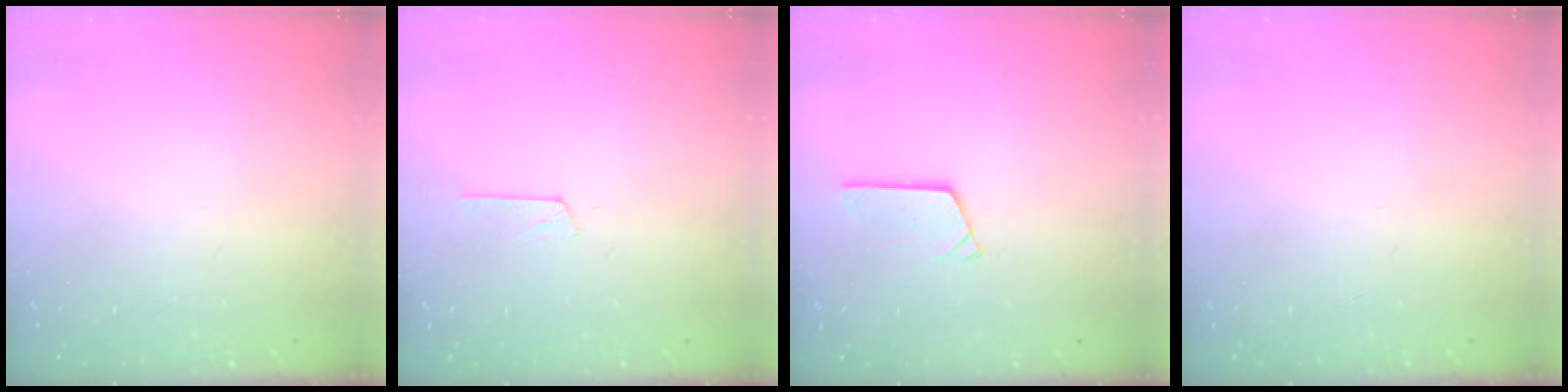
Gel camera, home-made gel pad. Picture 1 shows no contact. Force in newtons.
{"total": 2.9, "press": 2.9, "slide": 0.3}
{"total": 2.4, "press": 2.4, "slide": 0.2}
{"total": 0.0}